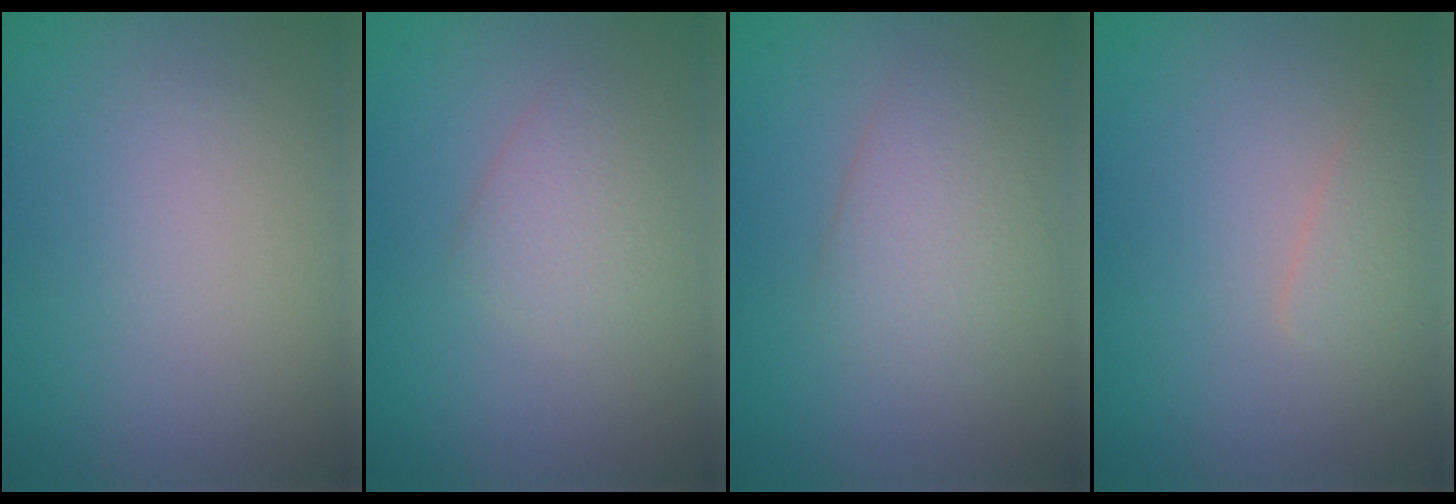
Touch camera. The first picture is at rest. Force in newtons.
{"total": 2.1, "press": 2.1, "slide": 0.0}
{"total": 3.0, "press": 3.0, "slide": 0.1}
{"total": 1.3, "press": 1.3, "slide": 0.1}